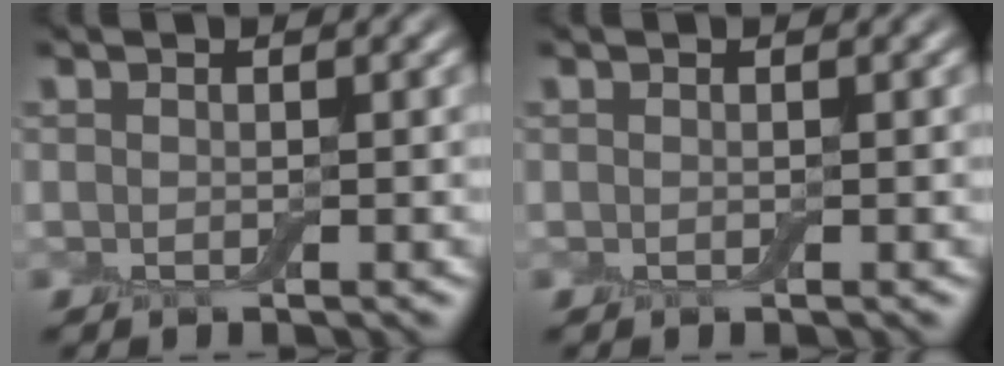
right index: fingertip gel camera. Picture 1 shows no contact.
{"total": 0.0}